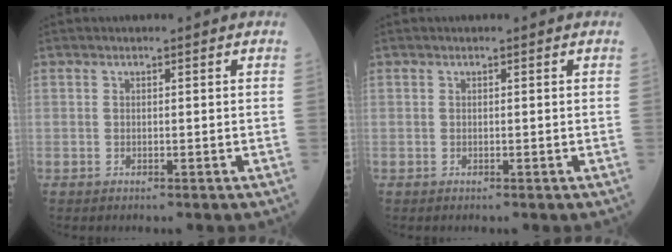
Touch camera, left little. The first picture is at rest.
{"total": 0.0}